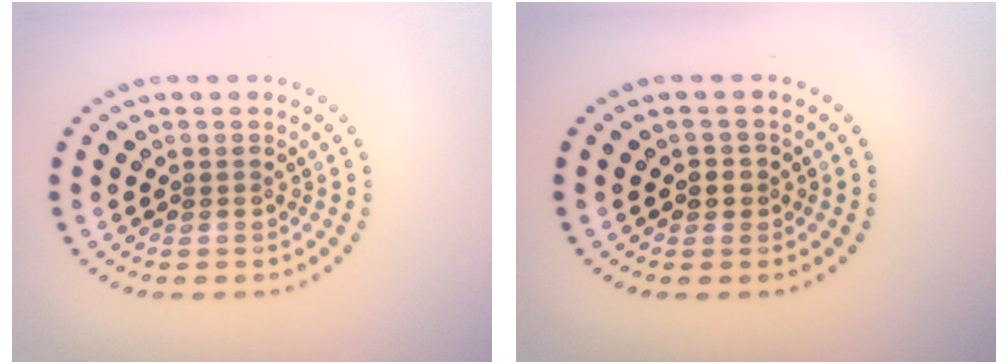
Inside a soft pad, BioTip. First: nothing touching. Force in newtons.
{"total": 1.2, "press": 1.0, "slide": 0.5}